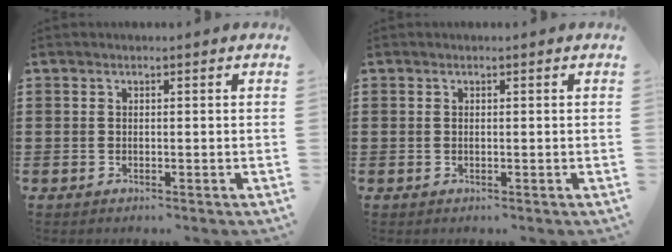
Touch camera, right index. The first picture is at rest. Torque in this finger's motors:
{"motor_torque": [0.04, 0.05, 0.00, -0.01]}